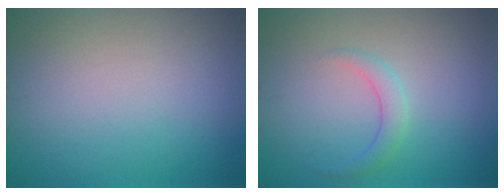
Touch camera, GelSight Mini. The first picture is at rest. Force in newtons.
{"total": 1.7, "press": 1.7, "slide": 0.1}